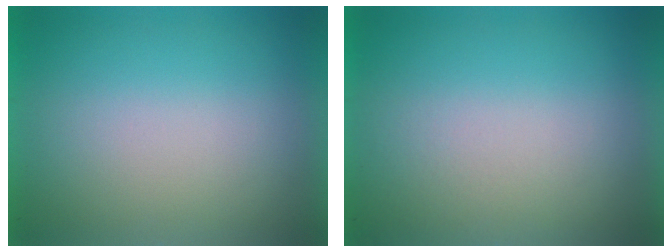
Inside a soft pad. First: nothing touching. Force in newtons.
{"total": 2.0}